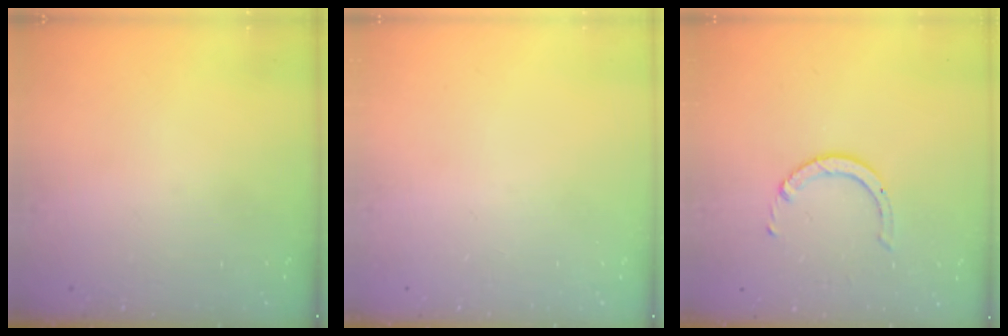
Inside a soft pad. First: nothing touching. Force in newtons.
{"total": 0.0}
{"total": 2.3, "press": 2.3, "slide": 0.3}